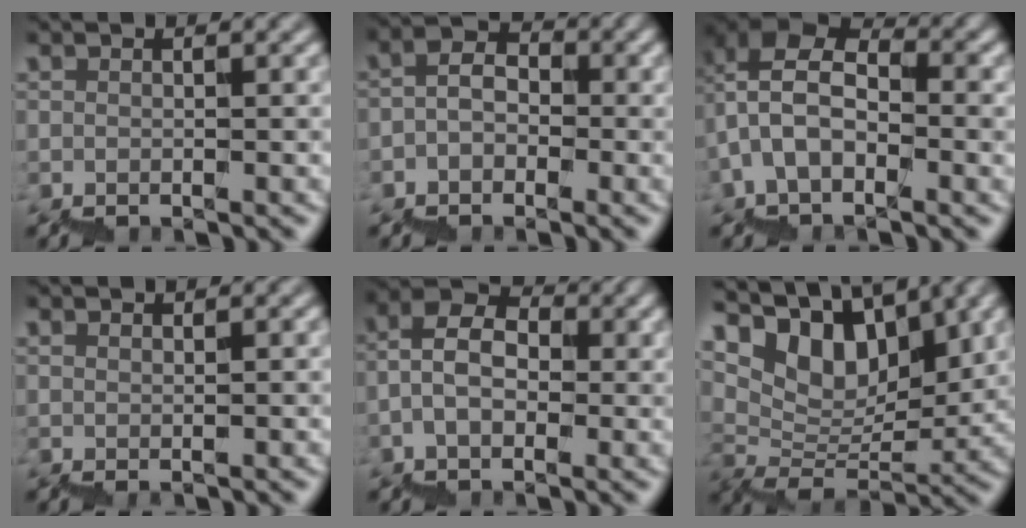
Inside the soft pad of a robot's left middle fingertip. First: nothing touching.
{"total": 2.0, "force": [-0.5, 1.6, 1.1], "torque": [-0.023, 0.019, -0.017]}
{"total": 7.2, "force": [-0.4, 4.7, 5.5], "torque": [-0.097, 0.031, -0.012]}
{"total": 0.6, "force": [0.4, 0.2, 0.3], "torque": [0.005, -0.001, 0.010]}
{"total": 3.5, "force": [0.0, 2.3, 2.6], "torque": [-0.054, 0.031, -0.009]}
{"total": 8.7, "force": [7.4, 3.2, 3.1], "torque": [-0.067, 0.017, 0.123]}